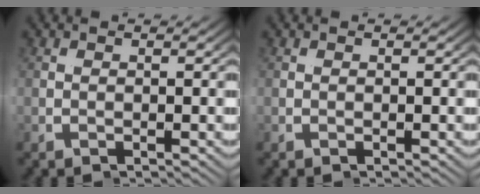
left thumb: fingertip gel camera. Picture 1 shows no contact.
{"total": 0.0}